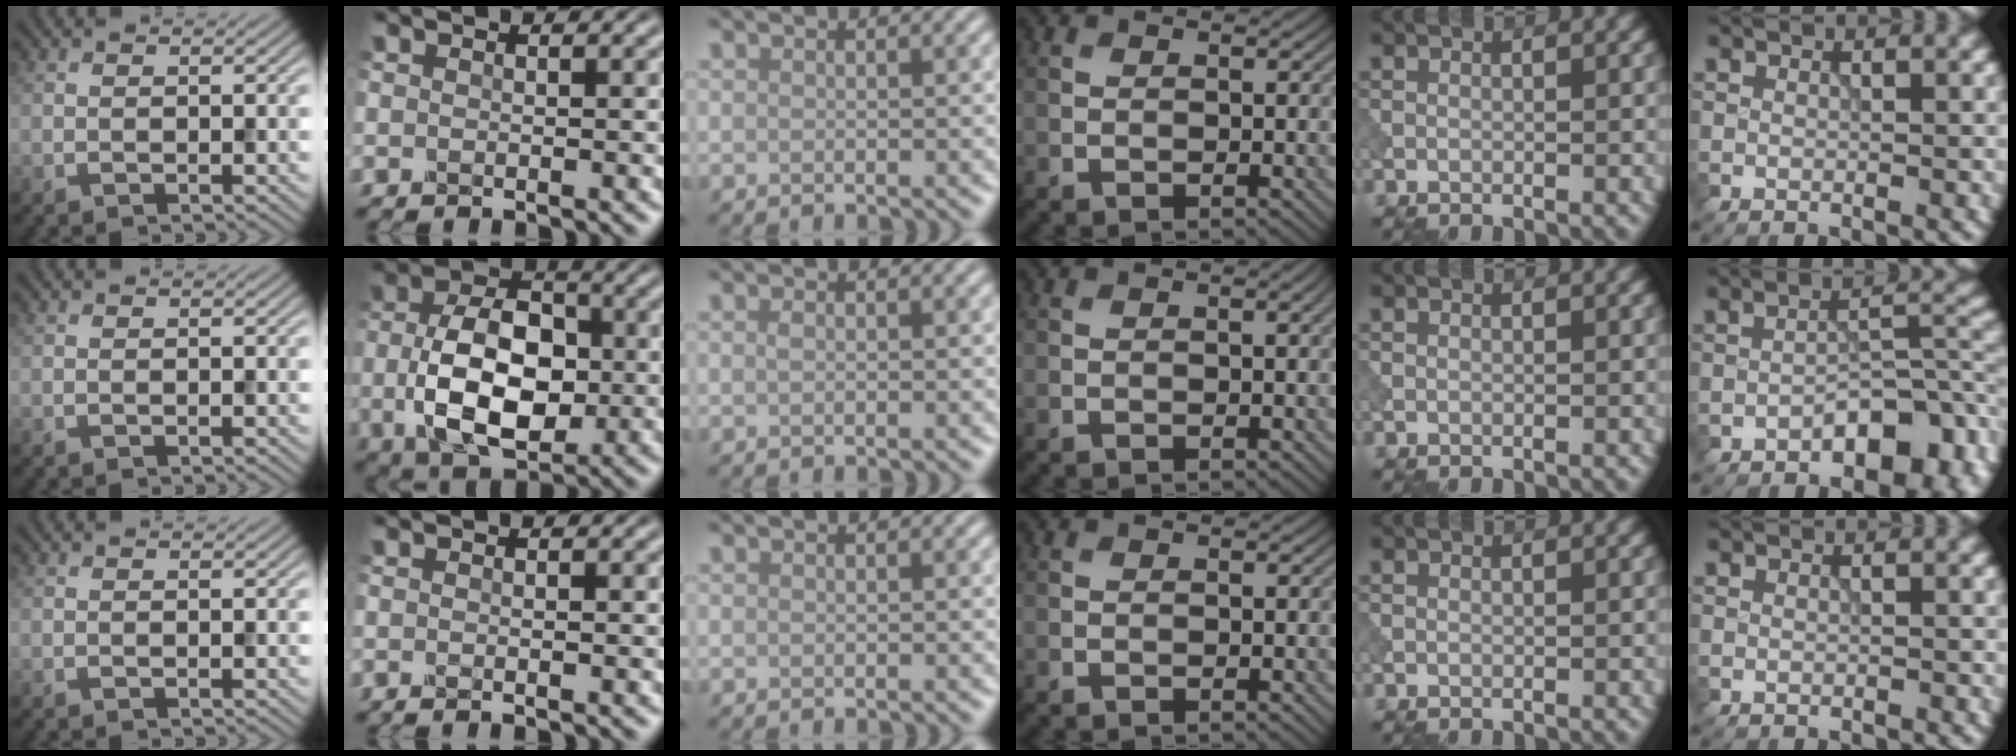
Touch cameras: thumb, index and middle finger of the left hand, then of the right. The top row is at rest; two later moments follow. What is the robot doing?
{"motion": "dispense", "object": "dispenser bottle"}